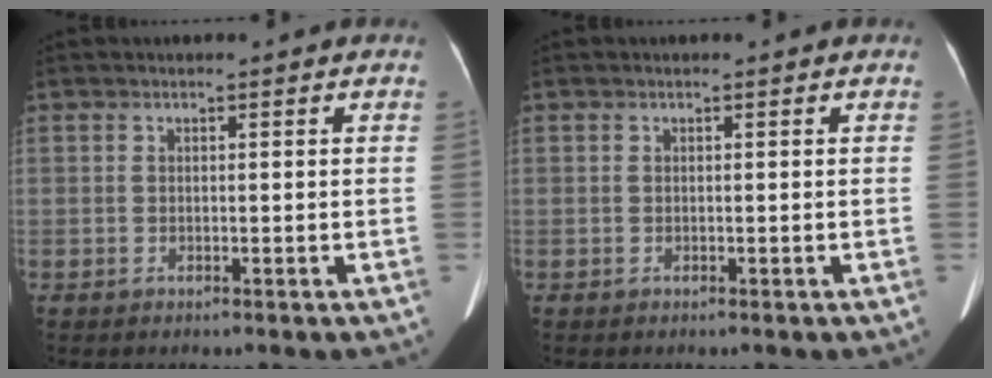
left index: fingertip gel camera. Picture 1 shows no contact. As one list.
[{"total": 0.0}]